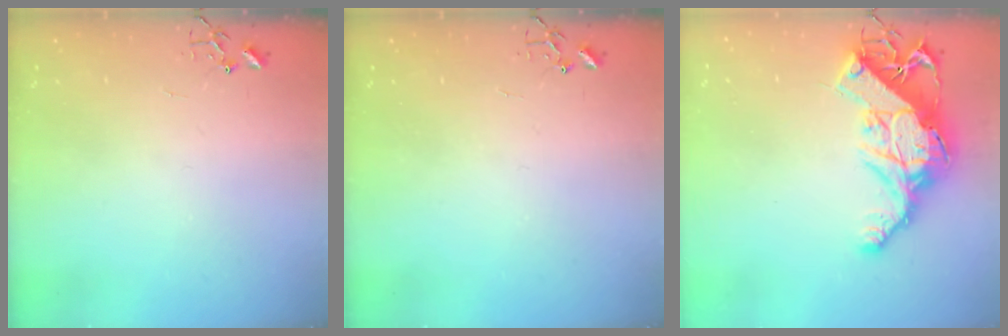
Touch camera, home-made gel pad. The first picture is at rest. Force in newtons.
{"total": 0.0}
{"total": 18.1, "press": 18.0, "slide": 1.6}